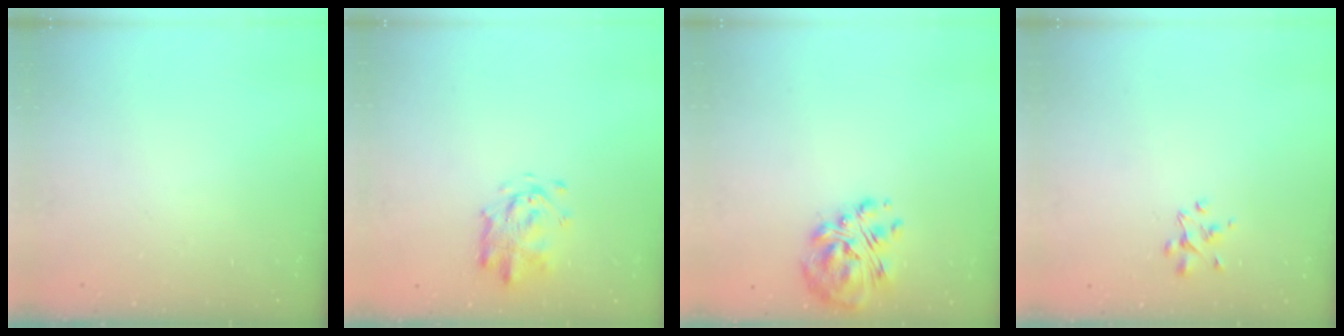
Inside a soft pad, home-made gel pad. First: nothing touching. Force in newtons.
{"total": 3.9, "press": 3.8, "slide": 1.1}
{"total": 9.5, "press": 9.2, "slide": 2.6}
{"total": 3.0, "press": 2.9, "slide": 0.9}